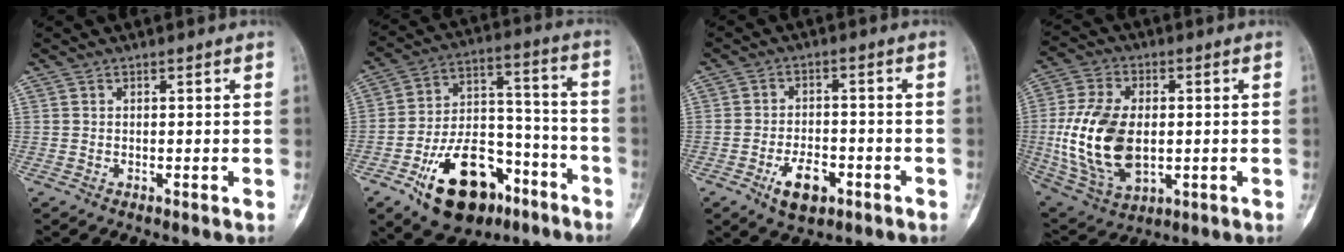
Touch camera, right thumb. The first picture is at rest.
{"total": 21.2, "force": [-11.5, 12.1, 13.0], "torque": [-0.187, 0.084, -0.181]}
{"total": 7.1, "force": [-3.5, 3.9, 4.8], "torque": [-0.066, 0.018, -0.055]}
{"total": 18.2, "force": [-0.9, 11.1, 14.3], "torque": [-0.281, -0.006, -0.003]}